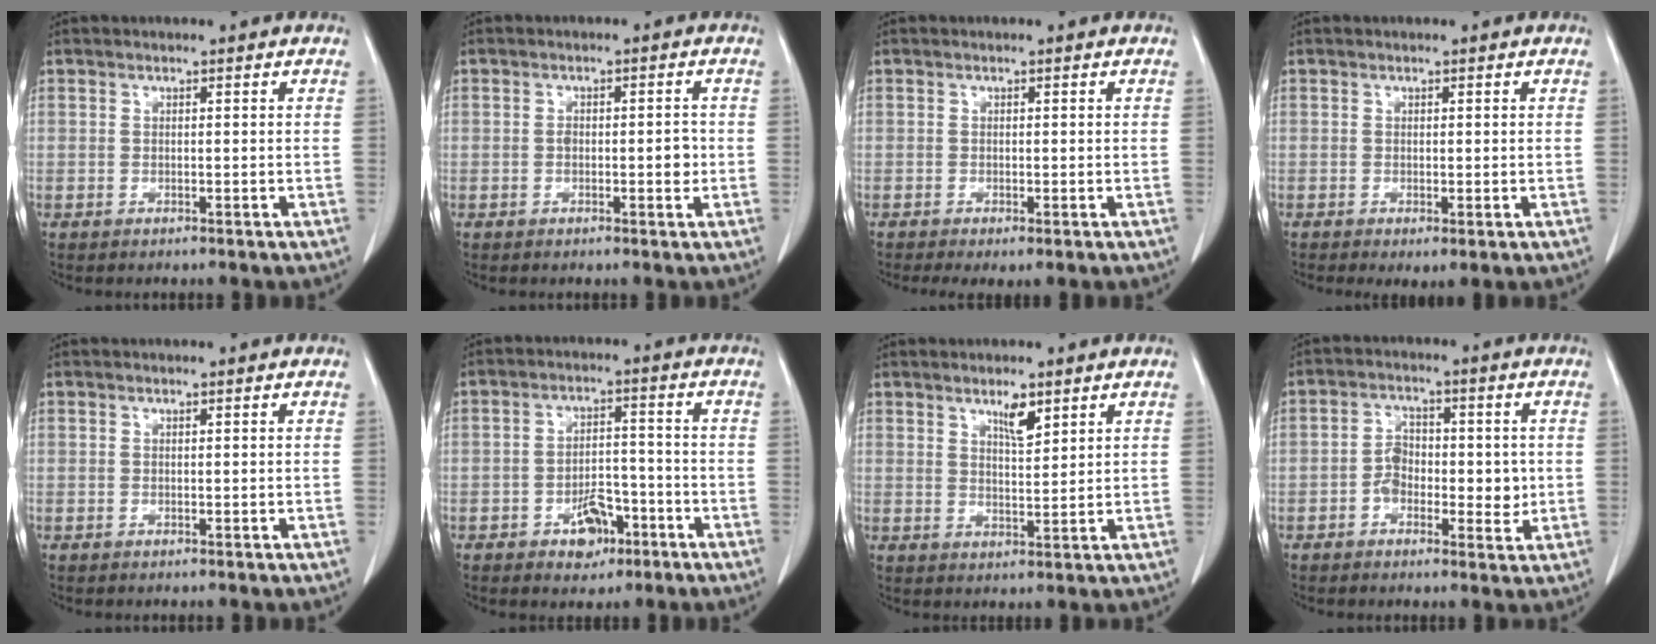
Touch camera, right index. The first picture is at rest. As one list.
[{"total": 3.1, "force": [-0.4, 1.3, 2.8], "torque": [-0.044, 0.001, -0.004]}, {"total": 2.7, "force": [-1.4, 0.7, 2.2], "torque": [-0.039, -0.011, -0.020]}, {"total": 2.2, "force": [-0.5, 0.6, 2.0], "torque": [-0.035, -0.010, -0.002]}, {"total": 0.0}, {"total": 6.2, "force": [-3.4, 3.5, 3.8], "torque": [-0.057, 0.012, -0.050]}, {"total": 3.7, "force": [2.5, 0.8, 2.6], "torque": [-0.048, -0.004, 0.043]}, {"total": 6.3, "force": [-0.9, 3.9, 4.9], "torque": [-0.067, 0.010, -0.016]}]